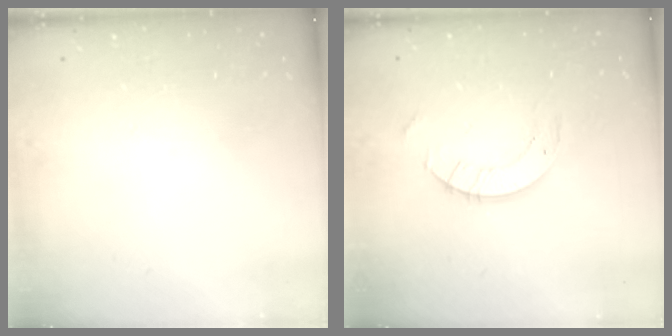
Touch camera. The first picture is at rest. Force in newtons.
{"total": 6.1, "press": 6.1, "slide": 0.6}